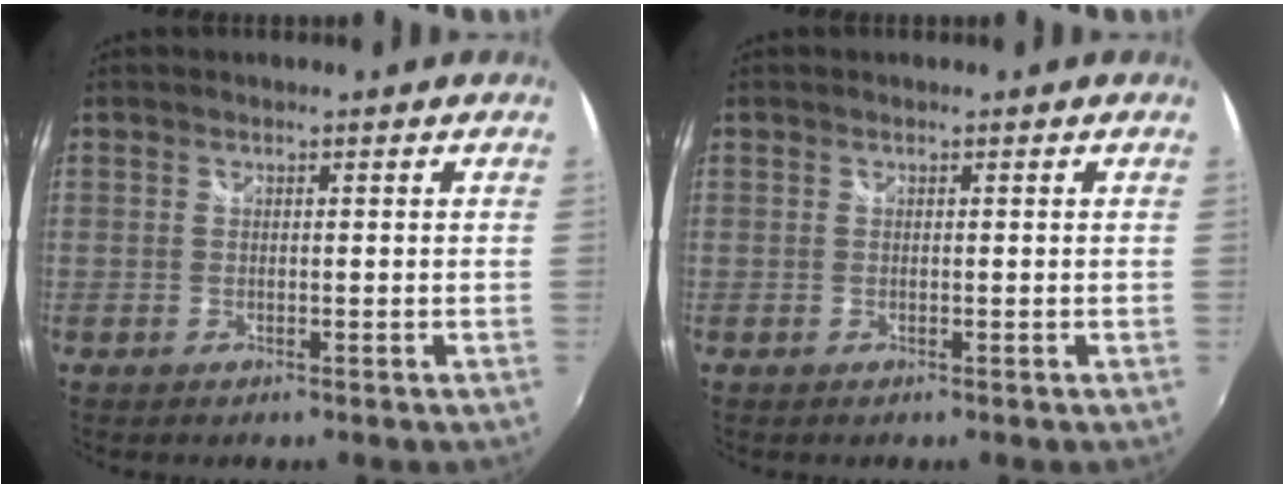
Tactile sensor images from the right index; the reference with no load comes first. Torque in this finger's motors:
{"motor_torque": [0.00, 0.00, 0.00, 0.00]}